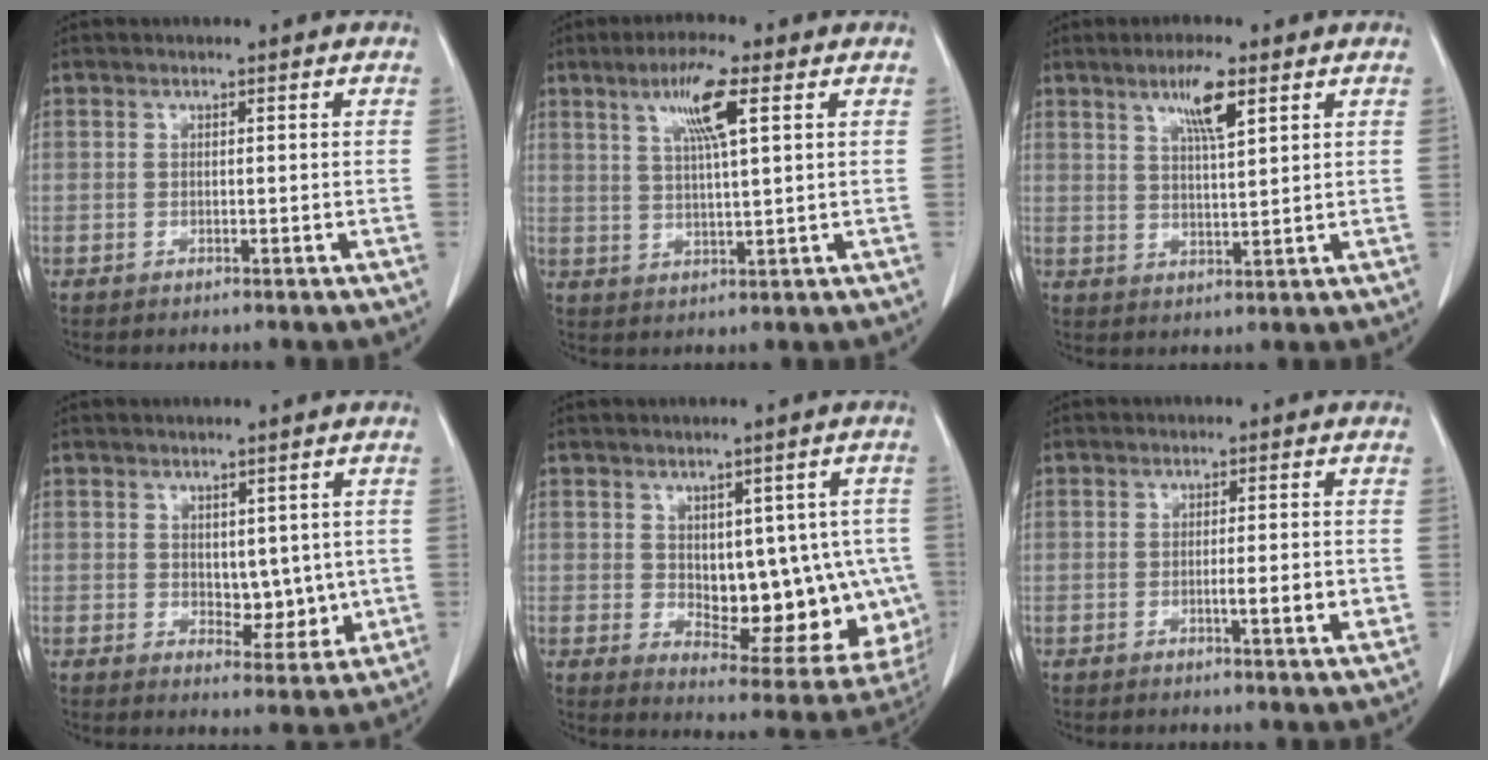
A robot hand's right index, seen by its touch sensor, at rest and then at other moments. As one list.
[{"total": 7.3, "force": [3.3, 0.3, 6.5], "torque": [-0.121, 0.004, 0.060]}, {"total": 5.8, "force": [3.2, 0.5, 4.7], "torque": [-0.086, -0.001, 0.057]}, {"total": 5.4, "force": [0.3, 3.1, 4.3], "torque": [-0.049, -0.008, 0.016]}, {"total": 16.0, "force": [-0.8, 8.1, 13.7], "torque": [-0.149, 0.007, 0.016]}, {"total": 4.0, "force": [-0.9, 0.3, 3.8], "torque": [-0.058, -0.004, -0.013]}]